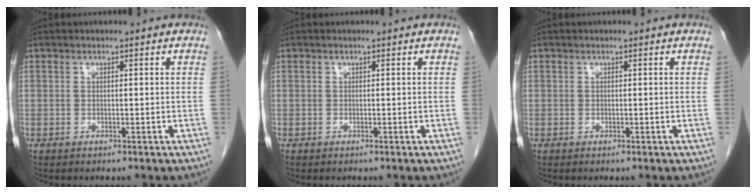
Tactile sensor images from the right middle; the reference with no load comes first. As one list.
[{"total": 0.0}, {"total": 0.0}]